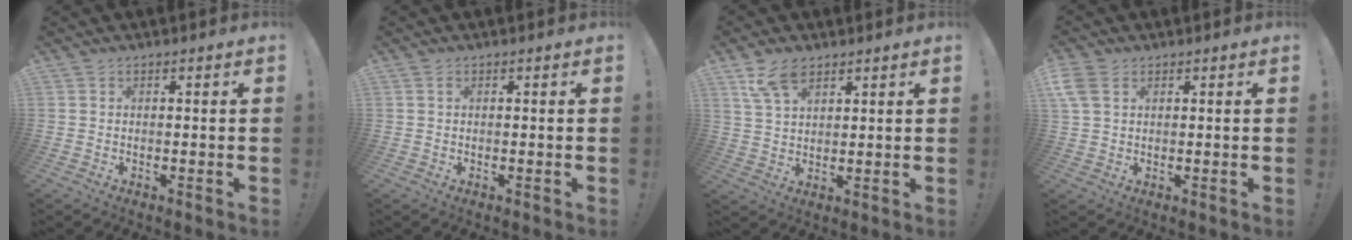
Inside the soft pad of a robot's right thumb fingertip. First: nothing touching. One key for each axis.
{"total": 0.5, "fx": 0.1, "fy": 0.3, "fz": 0.4, "tx": -0.013, "ty": 0.005, "tz": 0.002}
{"total": 8.7, "fx": 5.3, "fy": 4.4, "fz": 5.3, "tx": -0.099, "ty": -0.014, "tz": 0.104}
{"total": 5.3, "fx": 2.2, "fy": 3.4, "fz": 3.4, "tx": -0.065, "ty": -0.002, "tz": 0.043}